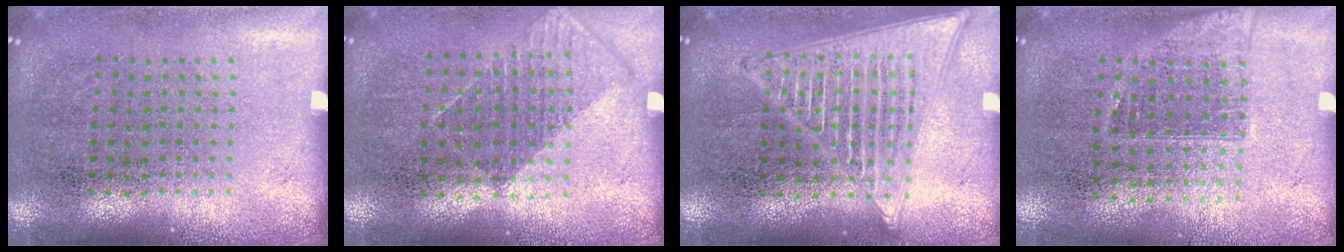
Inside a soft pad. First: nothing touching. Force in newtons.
{"total": 0.8, "press": 0.7, "slide": 0.4}
{"total": 3.1, "press": 3.1, "slide": 0.3}
{"total": 1.2, "press": 1.0, "slide": 0.7}